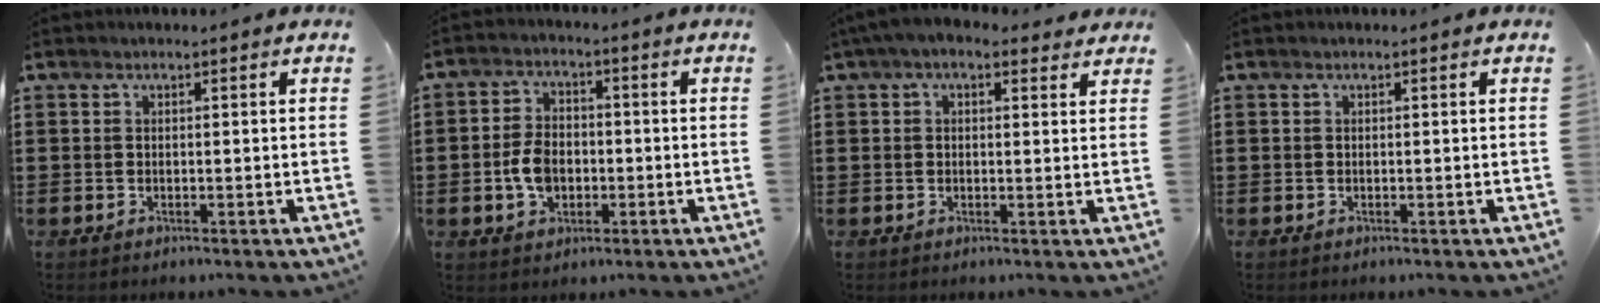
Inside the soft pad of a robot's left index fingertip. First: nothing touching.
{"total": 5.7, "force": [-1.1, 3.7, 4.1], "torque": [-0.097, 0.001, -0.025]}
{"total": 3.3, "force": [1.9, 1.6, 2.2], "torque": [-0.049, 0.005, 0.033]}
{"total": 0.0}